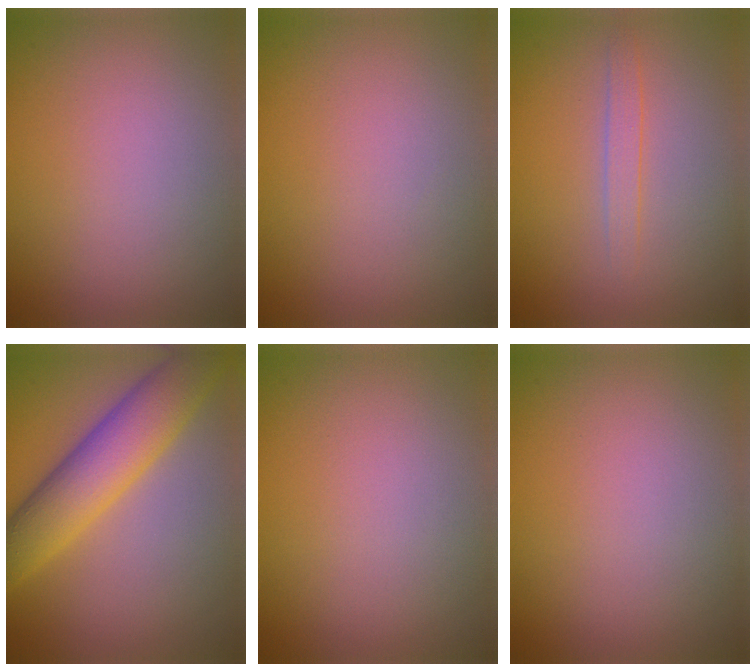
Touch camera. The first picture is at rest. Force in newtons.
{"total": 0.0}
{"total": 1.3, "press": 1.3, "slide": 0.0}
{"total": 7.0, "press": 7.0, "slide": 0.0}
{"total": 0.0}
{"total": 0.0}